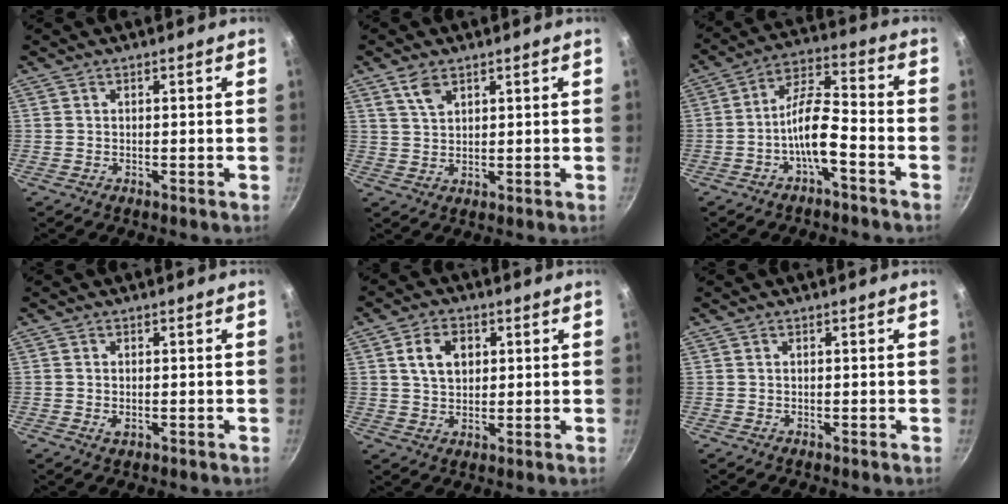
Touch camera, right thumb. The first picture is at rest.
{"total": 4.2, "force": [2.5, 2.2, 2.5], "torque": [-0.040, -0.008, 0.053]}
{"total": 9.1, "force": [-4.0, 3.0, 7.7], "torque": [-0.142, 0.045, -0.078]}
{"total": 1.5, "force": [-0.2, 0.9, 1.1], "torque": [-0.020, -0.001, -0.003]}
{"total": 7.0, "force": [2.0, 5.1, 4.5], "torque": [-0.059, 0.003, 0.034]}
{"total": 0.0}